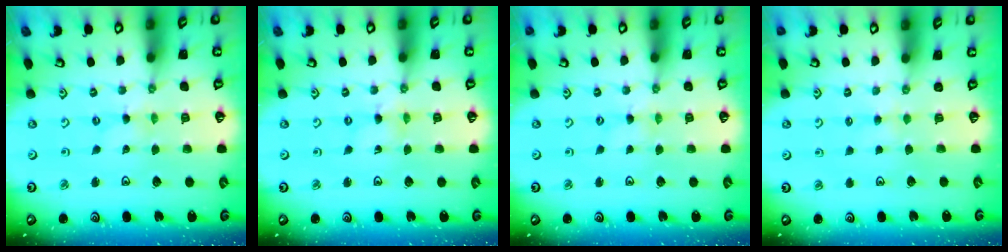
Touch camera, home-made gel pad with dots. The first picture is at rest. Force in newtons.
{"total": 0.7, "press": 0.6, "slide": 0.2}
{"total": 0.6, "press": 0.6, "slide": 0.2}
{"total": 2.3, "press": 2.2, "slide": 0.5}